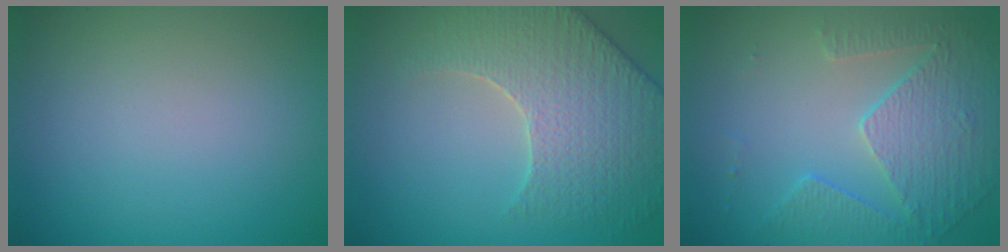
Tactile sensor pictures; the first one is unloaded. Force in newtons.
{"total": 5.7, "press": 5.2, "slide": 2.1}
{"total": 4.7, "press": 3.5, "slide": 3.1}